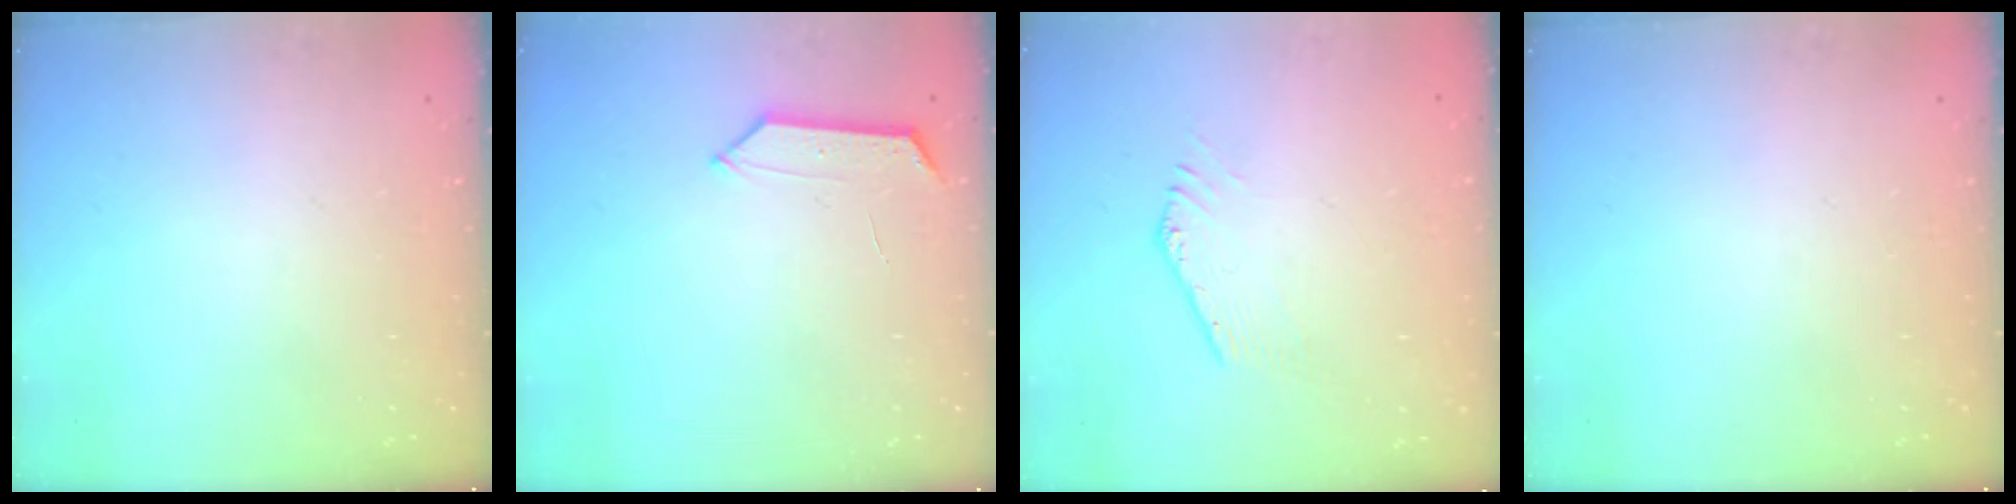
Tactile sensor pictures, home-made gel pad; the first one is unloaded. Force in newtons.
{"total": 4.7, "press": 4.7, "slide": 0.6}
{"total": 1.5, "press": 1.5, "slide": 0.4}
{"total": 0.0}